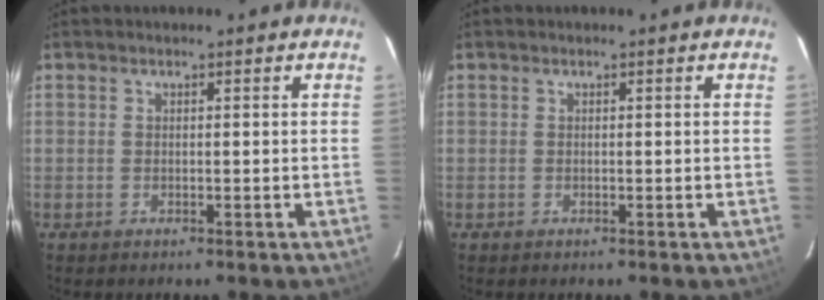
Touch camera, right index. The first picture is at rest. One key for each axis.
{"total": 0.0}